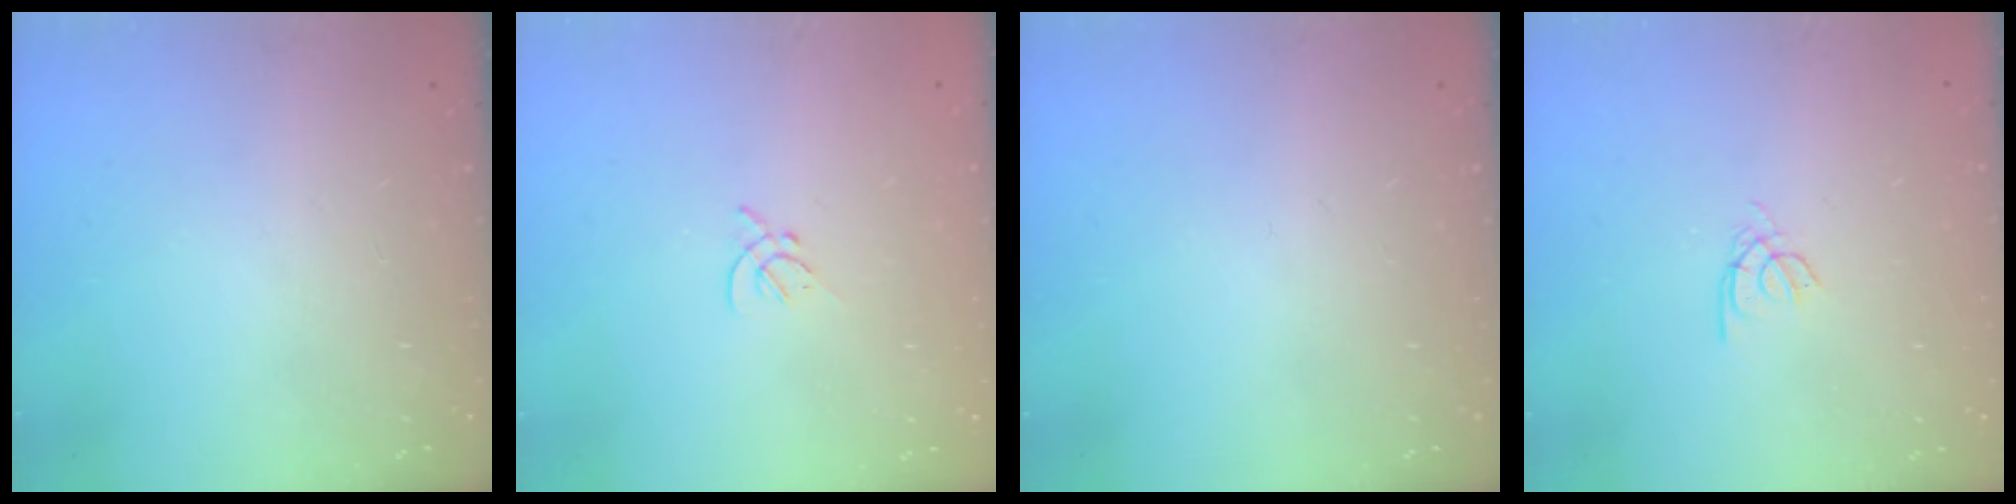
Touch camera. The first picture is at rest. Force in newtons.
{"total": 2.0, "press": 1.9, "slide": 0.5}
{"total": 0.0}
{"total": 2.1, "press": 2.1, "slide": 0.2}